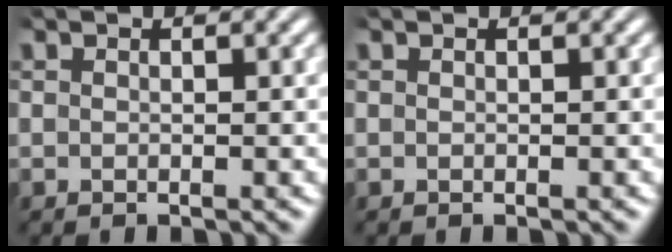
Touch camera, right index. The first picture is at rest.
{"total": 0.0}